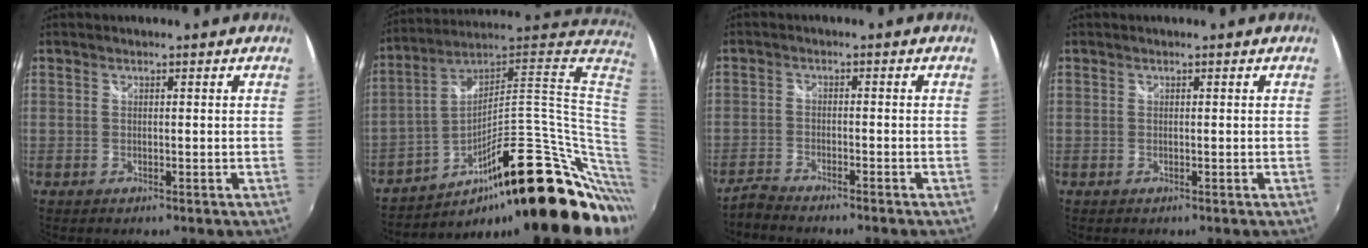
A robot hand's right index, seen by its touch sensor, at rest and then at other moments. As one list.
[{"total": 31.8, "force": [-10.9, 9.1, 28.4], "torque": [-0.402, 0.004, -0.152]}, {"total": 3.8, "force": [-3.6, 0.4, 1.1], "torque": [-0.043, -0.008, -0.072]}, {"total": 0.0}]